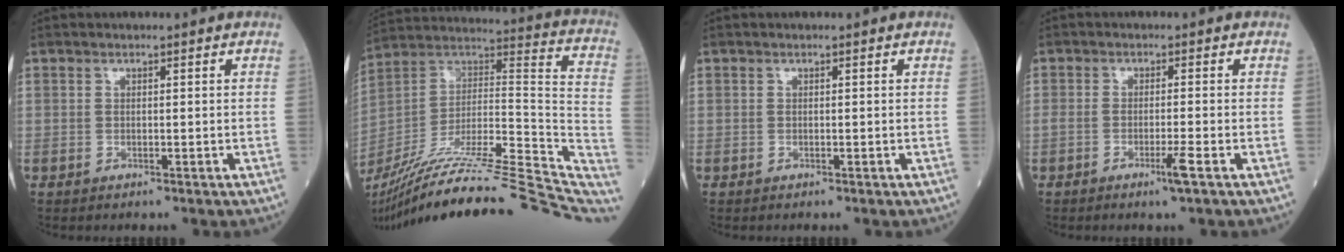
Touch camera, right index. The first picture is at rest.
{"total": 37.3, "force": [-31.1, 4.2, 20.1], "torque": [-0.244, -0.031, -0.456]}
{"total": 0.0}
{"total": 2.9, "force": [-1.6, -0.5, 2.4], "torque": [-0.047, -0.008, -0.032]}